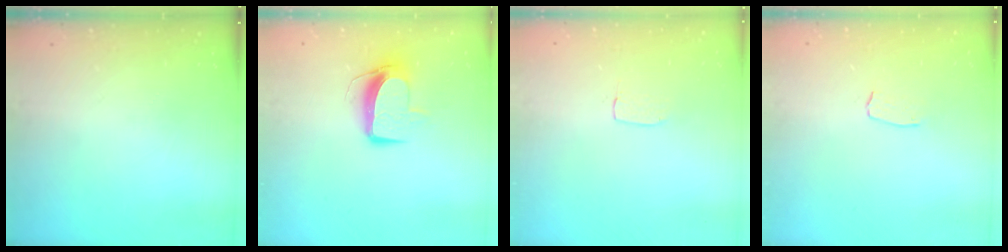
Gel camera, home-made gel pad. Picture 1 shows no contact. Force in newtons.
{"total": 9.9, "press": 9.9, "slide": 0.6}
{"total": 3.4, "press": 3.4, "slide": 0.1}
{"total": 4.0, "press": 3.9, "slide": 0.2}